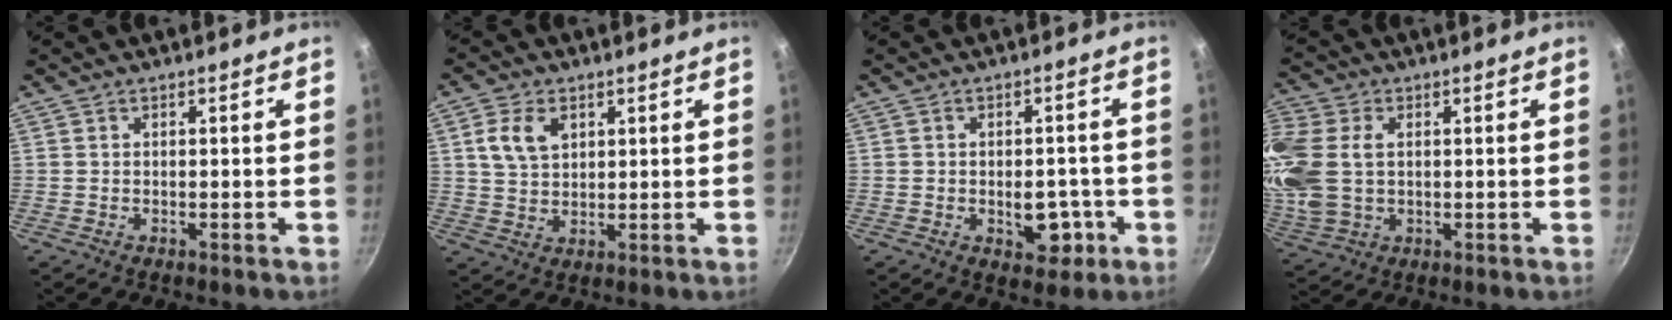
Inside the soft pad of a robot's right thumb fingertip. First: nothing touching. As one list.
[{"total": 6.7, "force": [2.5, 4.4, 4.4], "torque": [-0.074, -0.007, 0.051]}, {"total": 6.3, "force": [-1.9, 4.1, 4.4], "torque": [-0.028, 0.016, -0.018]}, {"total": 17.7, "force": [1.9, 12.5, 12.4], "torque": [-0.336, 0.008, 0.048]}]